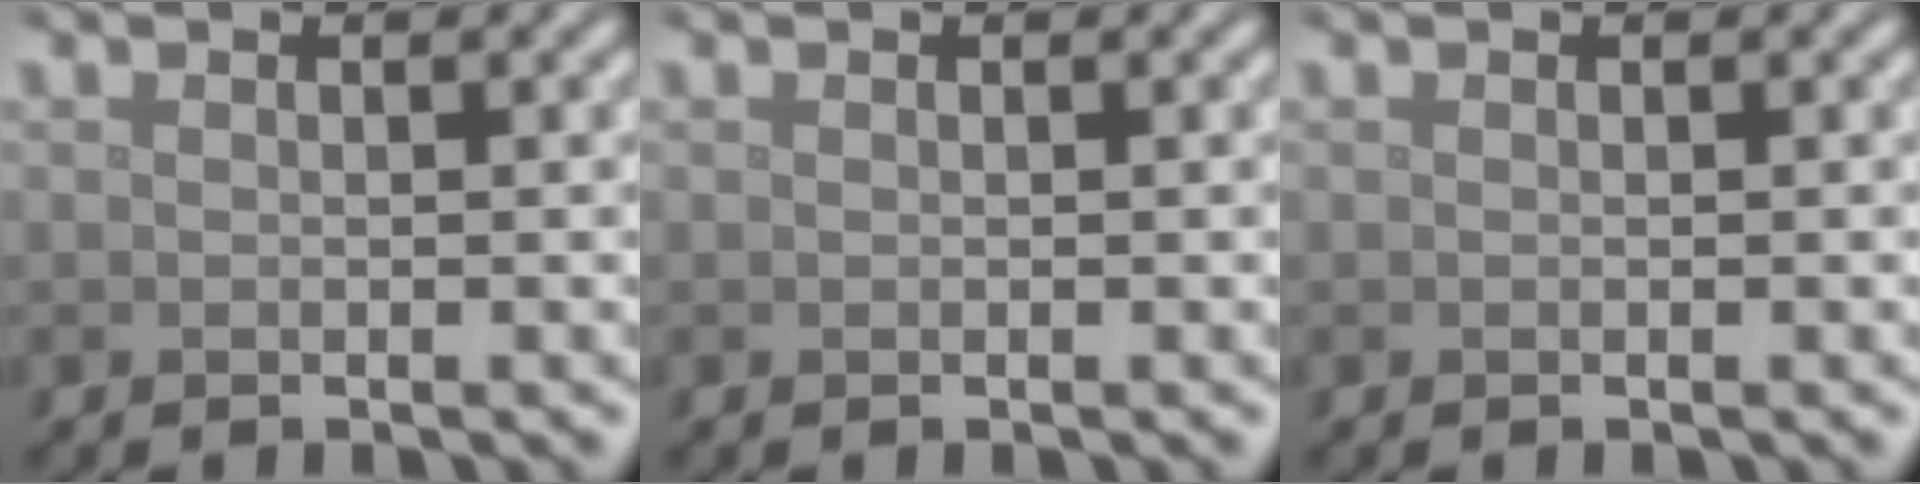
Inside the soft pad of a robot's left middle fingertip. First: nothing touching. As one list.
[{"total": 0.0}, {"total": 0.0}]